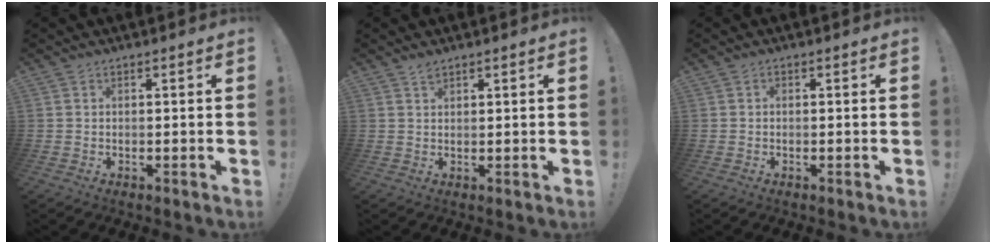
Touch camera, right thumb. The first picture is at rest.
{"total": 1.6, "force": [1.4, 0.5, 0.6], "torque": [0.000, -0.009, 0.024]}
{"total": 0.5, "force": [-0.4, 0.4, 0.1], "torque": [-0.004, 0.002, -0.007]}